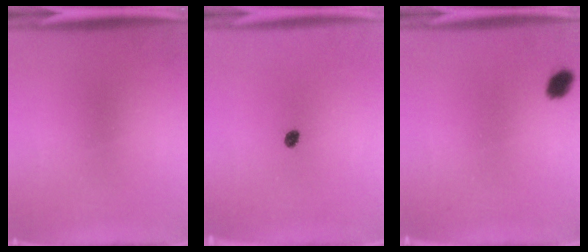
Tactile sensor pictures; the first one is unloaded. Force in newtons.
{"total": 1.7}
{"total": 2.8}